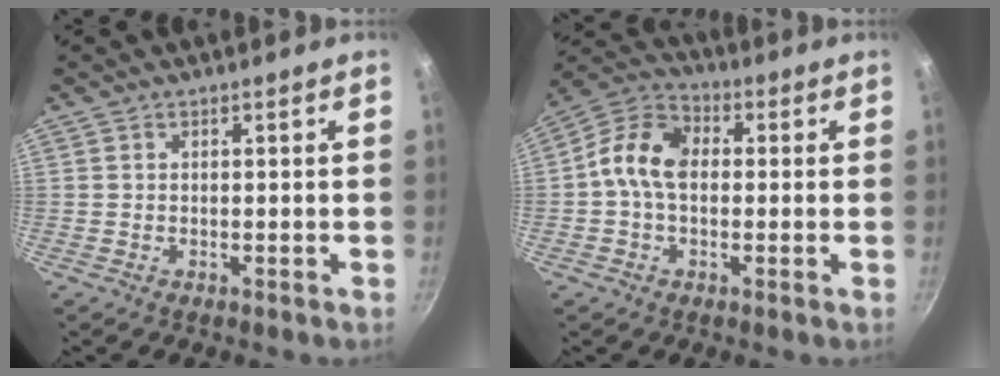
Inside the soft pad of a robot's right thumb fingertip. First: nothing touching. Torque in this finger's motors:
{"motor_torque": [1.33, 3.68, 1.07, -0.49, 0.50]}